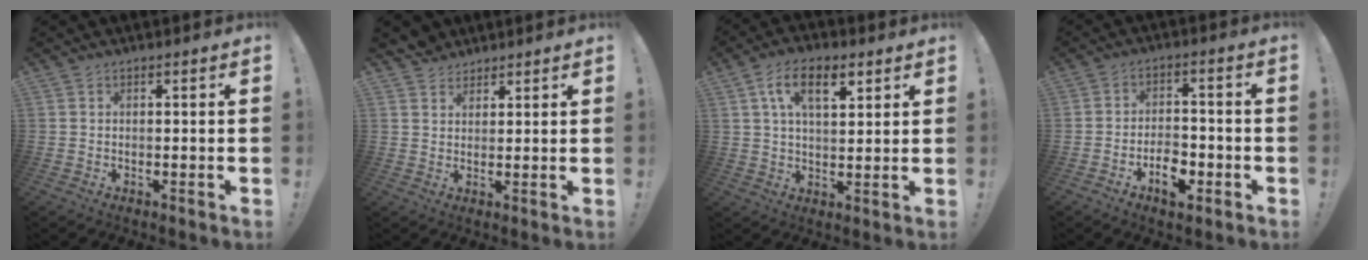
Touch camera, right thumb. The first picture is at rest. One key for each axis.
{"total": 4.1, "fx": 3.3, "fy": 2.5, "fz": 0.0, "tx": 0.003, "ty": -0.020, "tz": 0.063}
{"total": 10.7, "fx": 4.9, "fy": 5.2, "fz": 8.0, "tx": -0.121, "ty": -0.004, "tz": 0.084}
{"total": 8.3, "fx": -4.2, "fy": 5.1, "fz": 5.1, "tx": -0.072, "ty": 0.025, "tz": -0.071}